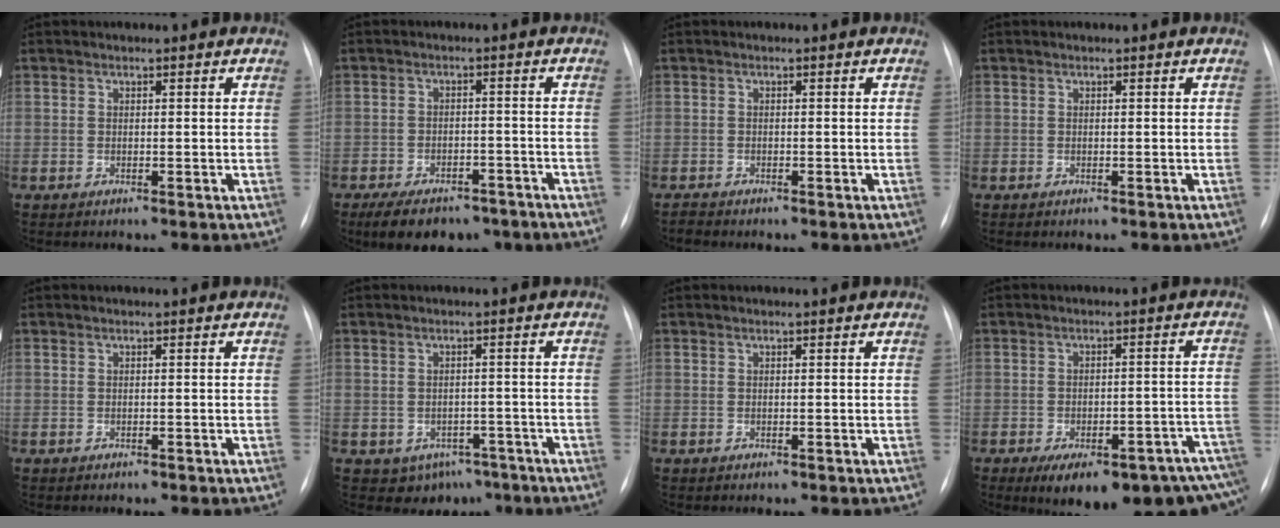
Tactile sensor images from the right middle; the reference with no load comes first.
{"total": 11.1, "force": [-8.1, 5.3, 5.3], "torque": [-0.080, 0.003, -0.114]}
{"total": 0.8, "force": [-0.8, 0.0, 0.1], "torque": [-0.005, -0.004, -0.015]}
{"total": 0.0}
{"total": 0.0}
{"total": 5.4, "force": [-3.4, 4.0, 1.4], "torque": [-0.006, 0.010, -0.037]}
{"total": 0.0}
{"total": 19.3, "force": [-13.1, 6.2, 12.8], "torque": [-0.119, 0.022, -0.158]}